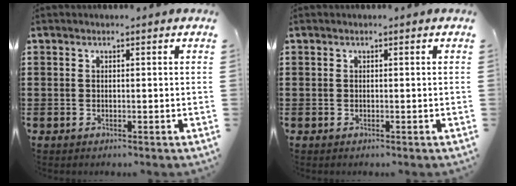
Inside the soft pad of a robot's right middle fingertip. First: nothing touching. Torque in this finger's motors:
{"motor_torque": [0.04, -0.04, 0.00, 0.00]}